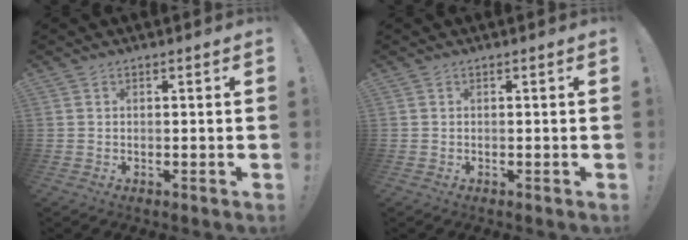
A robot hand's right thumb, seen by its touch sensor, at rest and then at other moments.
{"total": 0.0}